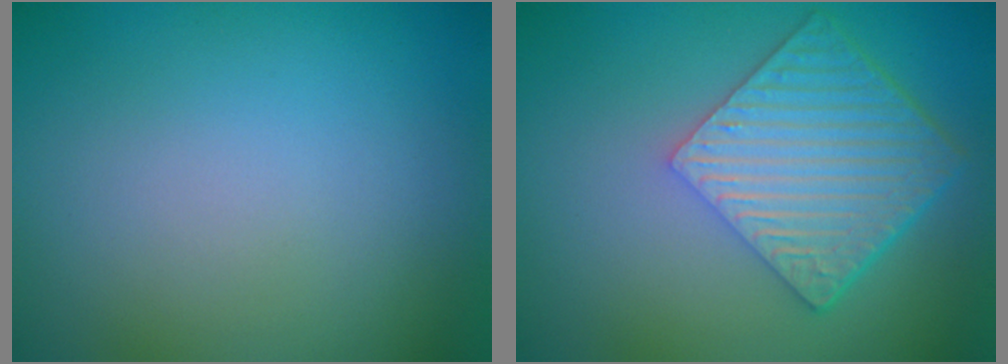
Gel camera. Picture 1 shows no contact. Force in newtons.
{"total": 6.9, "press": 4.8, "slide": 4.9}